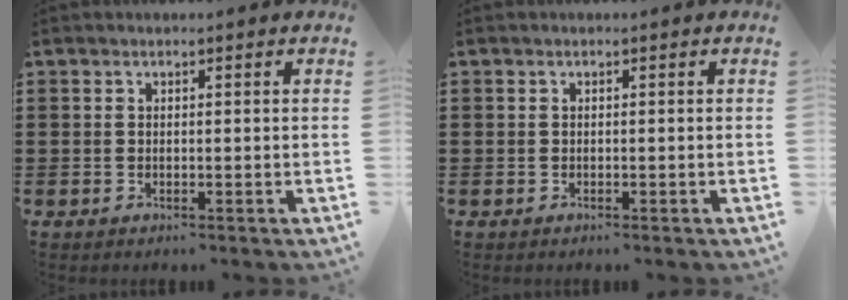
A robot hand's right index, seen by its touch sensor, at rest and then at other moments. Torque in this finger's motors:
{"motor_torque": [-0.14, 0.78, 0.07, 0.01]}